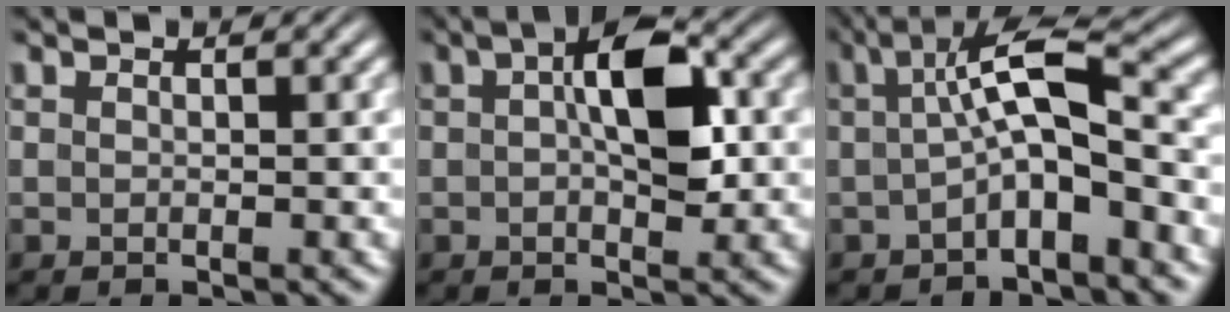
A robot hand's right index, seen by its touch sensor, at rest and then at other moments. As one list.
[{"total": 5.4, "force": [0.7, 2.0, 5.0], "torque": [-0.083, -0.001, 0.011]}, {"total": 6.2, "force": [-0.4, 2.4, 5.7], "torque": [-0.089, 0.000, -0.009]}]